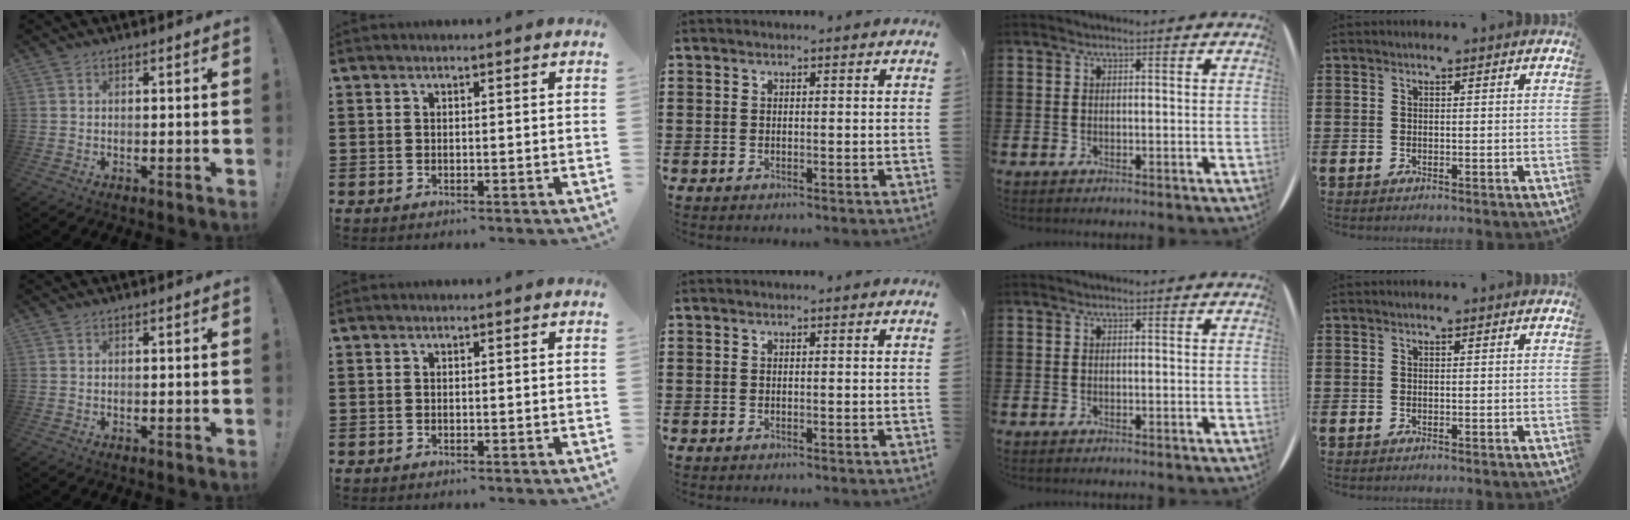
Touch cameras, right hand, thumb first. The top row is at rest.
{}